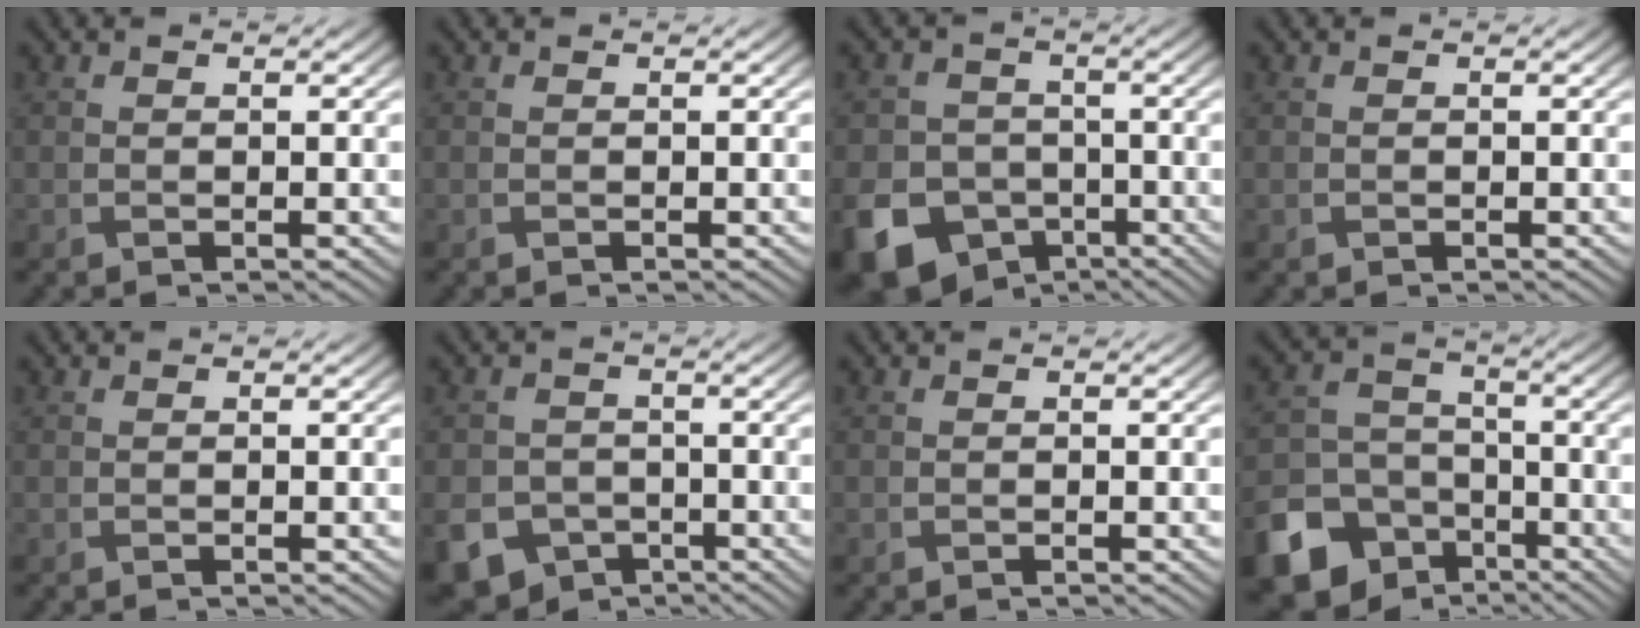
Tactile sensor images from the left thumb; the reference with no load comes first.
{"total": 0.0}
{"total": 12.5, "force": [-6.1, 10.0, 4.4], "torque": [-0.121, -0.064, -0.116]}
{"total": 0.0}
{"total": 0.0}
{"total": 9.7, "force": [-5.0, 7.8, 2.9], "torque": [-0.067, -0.047, -0.100]}
{"total": 0.0}
{"total": 14.1, "force": [-8.3, 10.1, 5.3], "torque": [-0.151, -0.053, -0.141]}